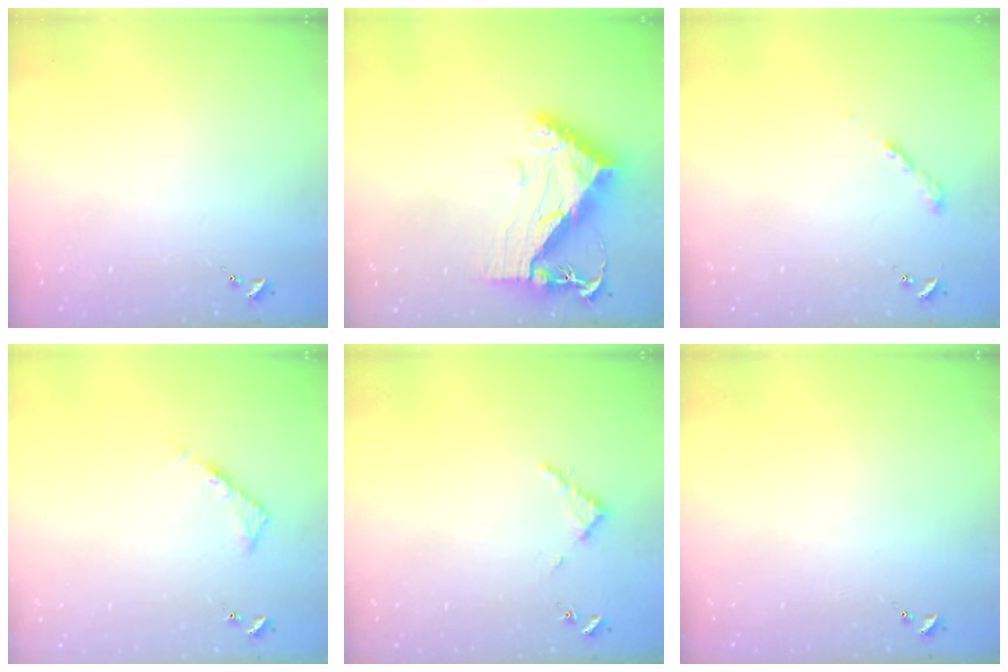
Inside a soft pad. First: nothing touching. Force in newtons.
{"total": 12.5, "press": 12.4, "slide": 1.1}
{"total": 3.1, "press": 3.1, "slide": 0.2}
{"total": 4.5, "press": 4.5, "slide": 0.4}
{"total": 2.8, "press": 2.8, "slide": 0.3}
{"total": 0.0}